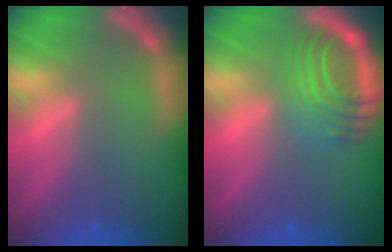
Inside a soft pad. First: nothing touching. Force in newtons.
{"total": 7.1}